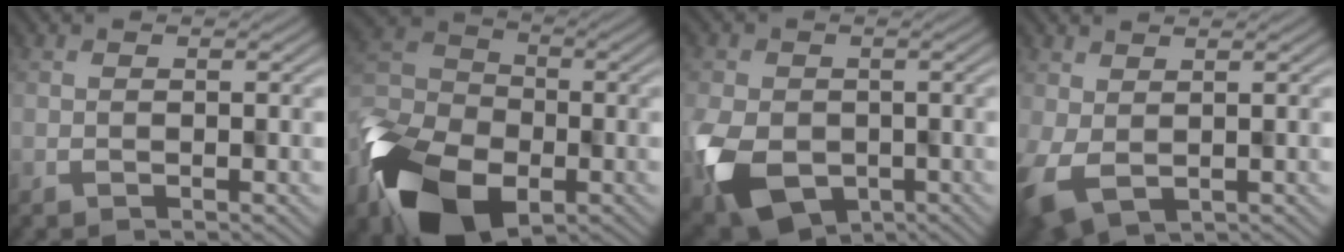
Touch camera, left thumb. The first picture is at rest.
{"total": 13.9, "force": [-7.2, 8.8, 8.0], "torque": [-0.214, -0.046, -0.141]}
{"total": 9.4, "force": [-2.8, 6.9, 5.7], "torque": [-0.136, -0.034, -0.043]}
{"total": 5.1, "force": [-1.4, 3.0, 3.9], "torque": [-0.088, -0.025, -0.016]}